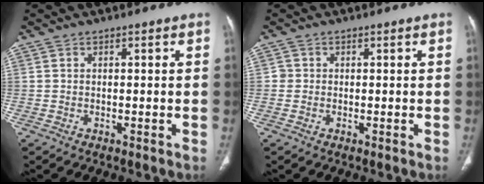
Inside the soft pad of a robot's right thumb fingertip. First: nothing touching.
{"total": 1.0, "force": [-0.1, 0.9, 0.1], "torque": [0.004, 0.004, -0.001]}